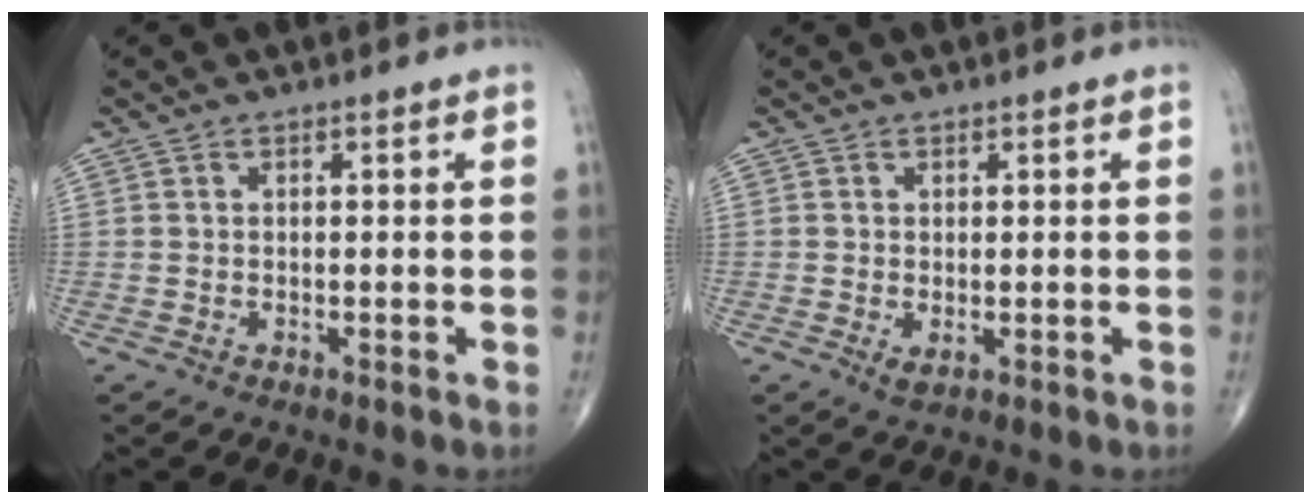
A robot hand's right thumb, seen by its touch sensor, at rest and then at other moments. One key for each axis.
{"total": 1.6, "fx": -0.2, "fy": 0.9, "fz": 1.3, "tx": -0.024, "ty": -0.004, "tz": 0.001}